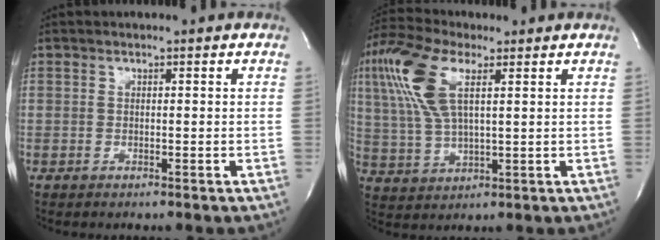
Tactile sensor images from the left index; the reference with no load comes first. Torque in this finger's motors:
{"motor_torque": [0.64, -0.13, 0.42, 0.12]}